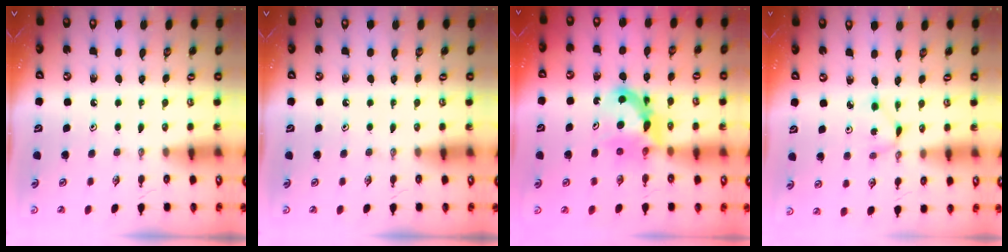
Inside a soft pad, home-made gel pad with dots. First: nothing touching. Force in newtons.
{"total": 0.0}
{"total": 7.8, "press": 7.8, "slide": 0.7}
{"total": 1.9, "press": 1.9, "slide": 0.1}